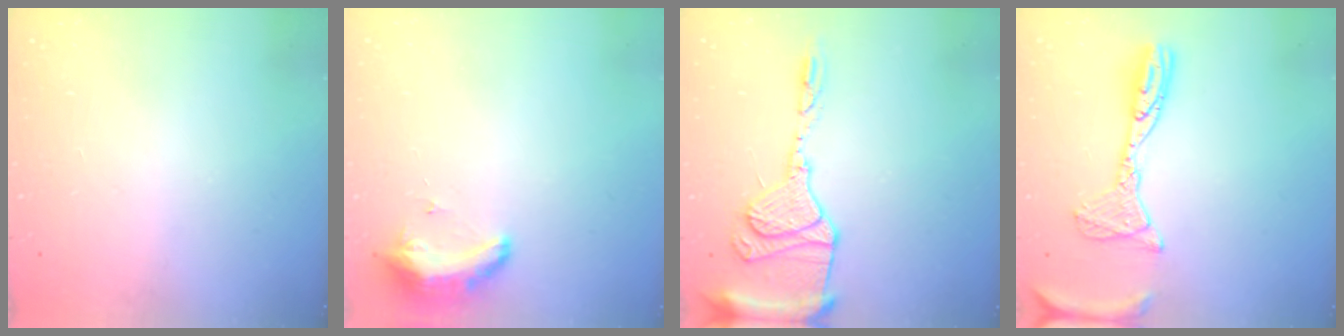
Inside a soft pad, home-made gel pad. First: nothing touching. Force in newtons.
{"total": 16.2, "press": 11.0, "slide": 11.9}
{"total": 14.7, "press": 14.6, "slide": 1.8}
{"total": 13.7, "press": 13.7, "slide": 1.3}